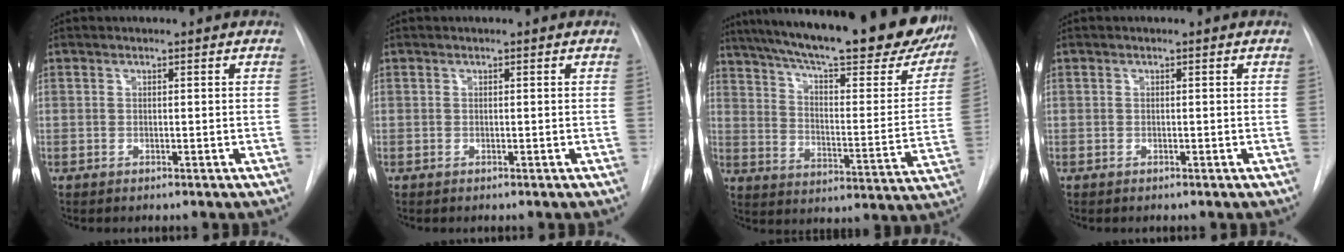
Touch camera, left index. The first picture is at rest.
{"total": 0.0}
{"total": 33.5, "force": [26.9, 6.7, 18.8], "torque": [-0.282, -0.045, 0.352]}
{"total": 0.0}